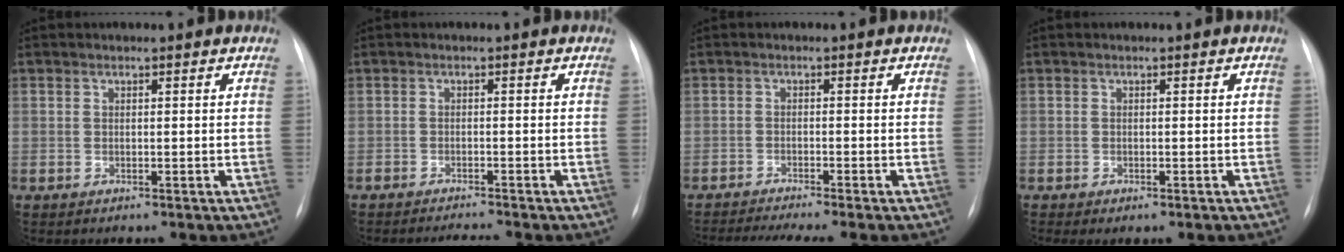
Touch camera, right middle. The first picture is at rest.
{"total": 3.1, "force": [-2.8, -0.8, 1.0], "torque": [-0.015, -0.006, -0.042]}
{"total": 7.7, "force": [-6.5, -0.8, 4.0], "torque": [-0.052, -0.014, -0.102]}
{"total": 1.7, "force": [-1.2, 0.4, 1.1], "torque": [-0.015, -0.007, -0.014]}